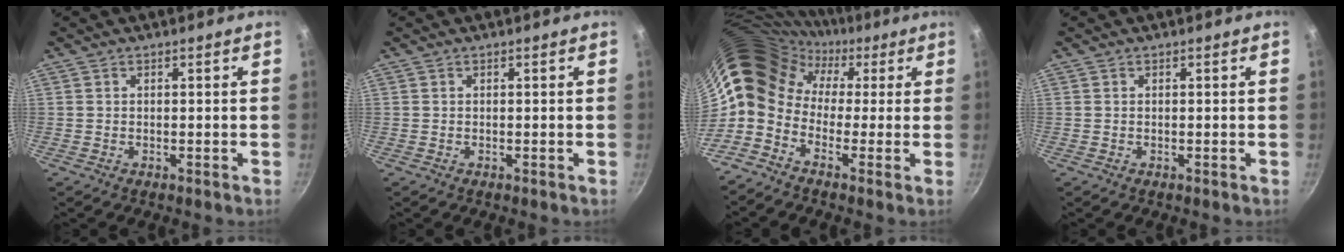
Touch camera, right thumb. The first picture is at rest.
{"total": 0.0}
{"total": 12.7, "force": [0.6, 10.5, 7.1], "torque": [-0.107, 0.047, -0.017]}
{"total": 0.0}